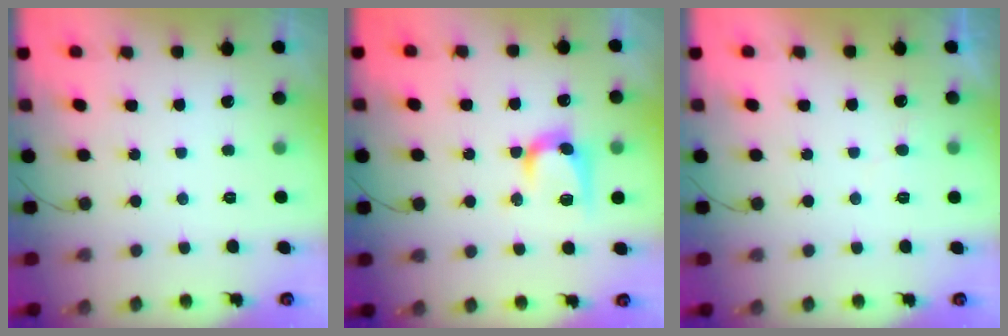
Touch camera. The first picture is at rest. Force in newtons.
{"total": 10.3, "press": 10.3, "slide": 0.6}
{"total": 4.6, "press": 4.6, "slide": 0.3}